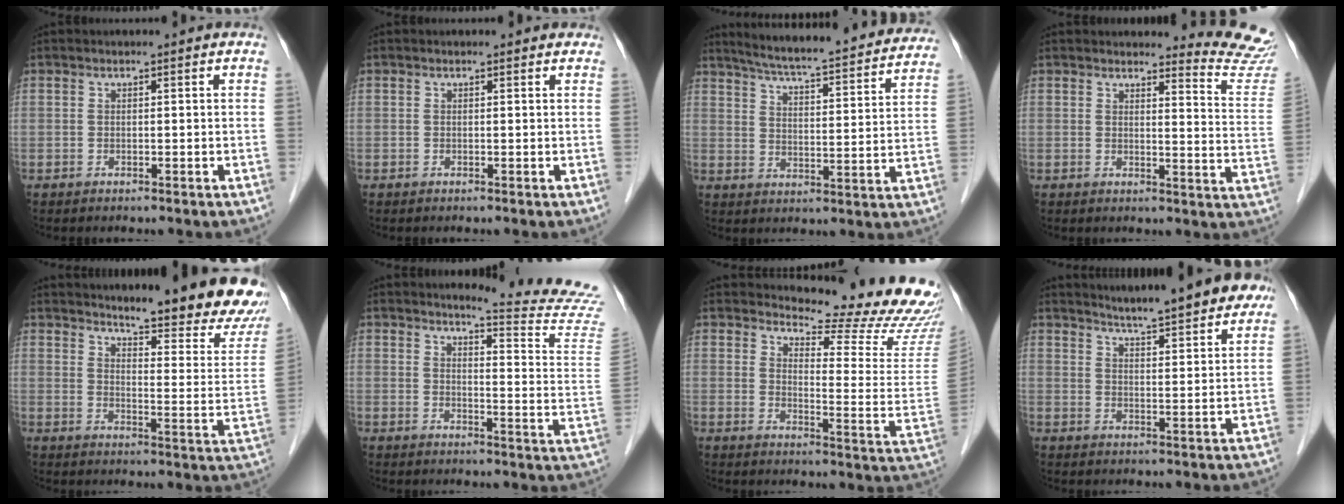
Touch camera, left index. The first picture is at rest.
{"total": 1.0, "force": [0.8, 0.5, 0.1], "torque": [-0.008, 0.002, 0.002]}
{"total": 23.9, "force": [21.7, 2.5, 9.5], "torque": [-0.147, -0.023, 0.279]}
{"total": 9.7, "force": [9.7, -0.8, -0.5], "torque": [0.009, -0.109, 0.089]}
{"total": 19.5, "force": [17.4, 2.1, 8.7], "torque": [-0.109, -0.084, 0.207]}
{"total": 15.3, "force": [14.9, -1.9, 2.9], "torque": [-0.038, -0.140, 0.155]}
{"total": 18.8, "force": [18.0, 1.2, 5.2], "torque": [-0.066, -0.125, 0.203]}
{"total": 13.6, "force": [11.8, 1.4, 6.7], "torque": [-0.087, 0.002, 0.150]}